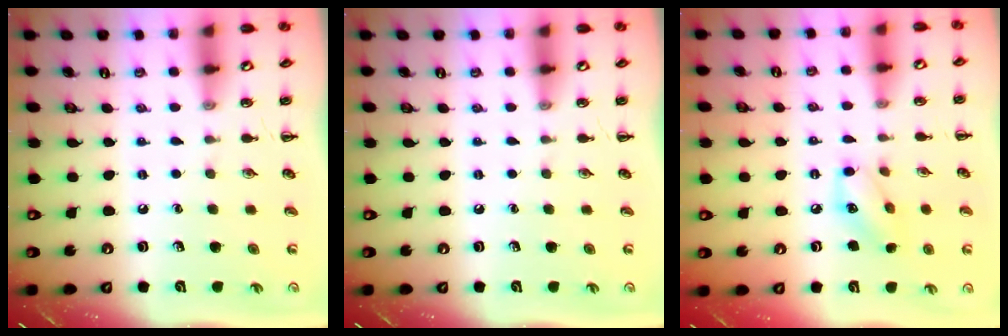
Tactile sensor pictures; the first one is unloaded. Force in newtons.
{"total": 0.0}
{"total": 8.3, "press": 8.3, "slide": 0.4}